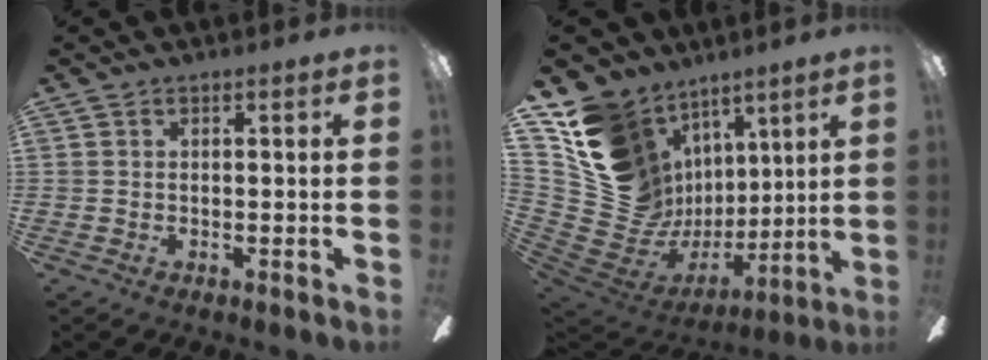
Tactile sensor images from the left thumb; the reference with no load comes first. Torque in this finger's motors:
{"motor_torque": [1.56, 1.01, 0.98, -1.79, 0.04]}